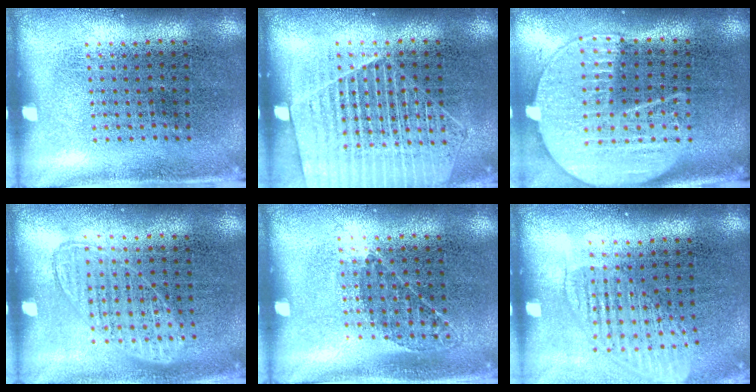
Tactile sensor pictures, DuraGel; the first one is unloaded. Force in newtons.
{"total": 1.4, "press": 1.3, "slide": 0.5}
{"total": 2.0, "press": 1.7, "slide": 1.0}
{"total": 0.9, "press": 0.9, "slide": 0.3}
{"total": 0.9, "press": 0.6, "slide": 0.7}
{"total": 1.6, "press": 1.5, "slide": 0.8}